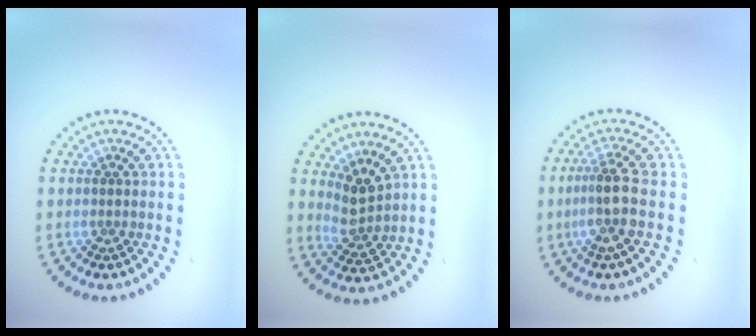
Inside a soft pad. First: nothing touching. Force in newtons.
{"total": 2.4, "press": 1.9, "slide": 1.5}
{"total": 3.0, "press": 2.2, "slide": 2.0}